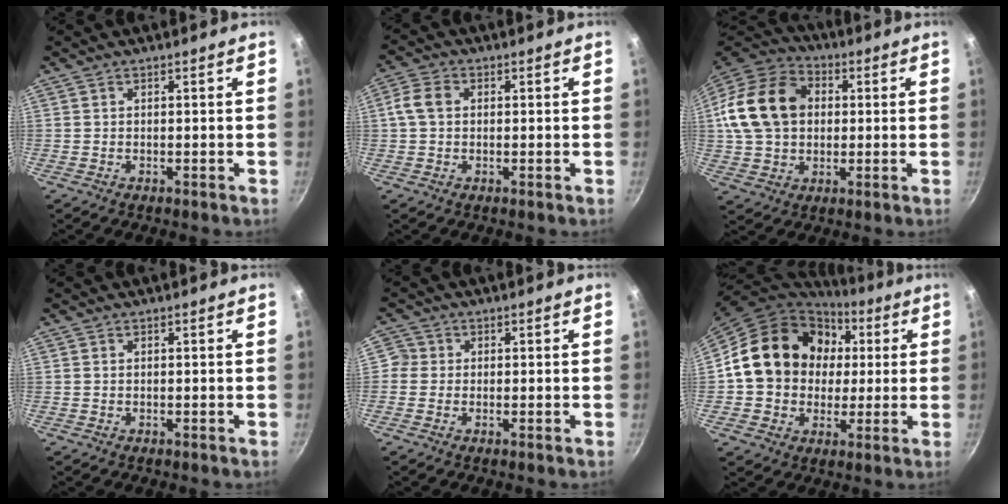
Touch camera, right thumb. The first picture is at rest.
{"total": 4.6, "force": [0.5, 3.4, 3.0], "torque": [-0.057, 0.012, 0.000]}
{"total": 18.2, "force": [2.2, 14.0, 11.4], "torque": [-0.194, 0.029, 0.030]}
{"total": 0.0}
{"total": 2.5, "force": [-0.2, 2.5, 0.3], "torque": [0.016, 0.004, -0.012]}
{"total": 19.4, "force": [3.2, 16.5, 9.8], "torque": [-0.137, 0.025, 0.051]}